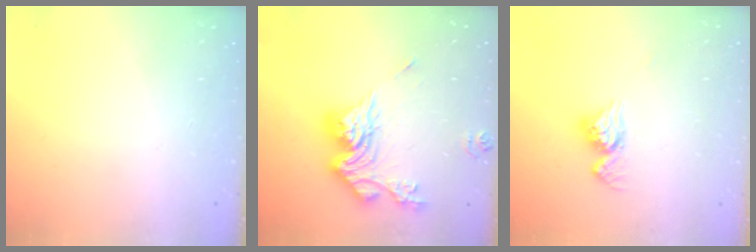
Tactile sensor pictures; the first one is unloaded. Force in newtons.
{"total": 16.4, "press": 16.3, "slide": 1.9}
{"total": 11.1, "press": 11.0, "slide": 0.9}